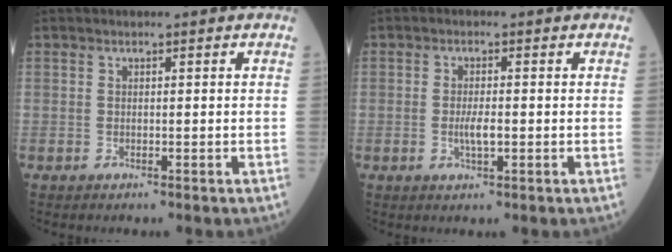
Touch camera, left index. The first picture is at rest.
{"total": 2.7, "force": [-0.5, 0.7, 2.6], "torque": [-0.053, -0.001, -0.008]}